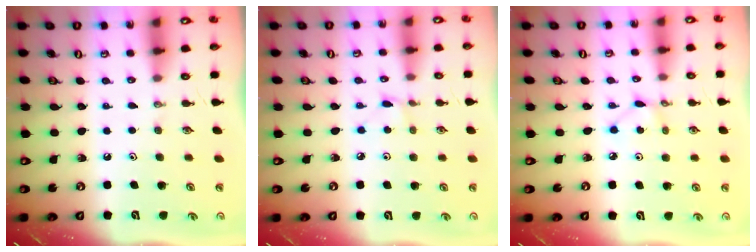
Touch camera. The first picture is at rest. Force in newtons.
{"total": 2.1, "press": 2.1, "slide": 0.2}
{"total": 2.2, "press": 2.2, "slide": 0.1}